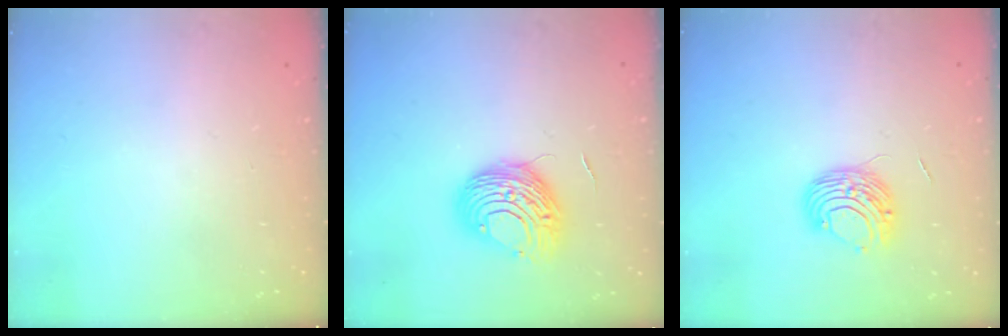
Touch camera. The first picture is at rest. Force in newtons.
{"total": 10.4, "press": 10.4, "slide": 0.5}
{"total": 8.7, "press": 8.6, "slide": 0.8}